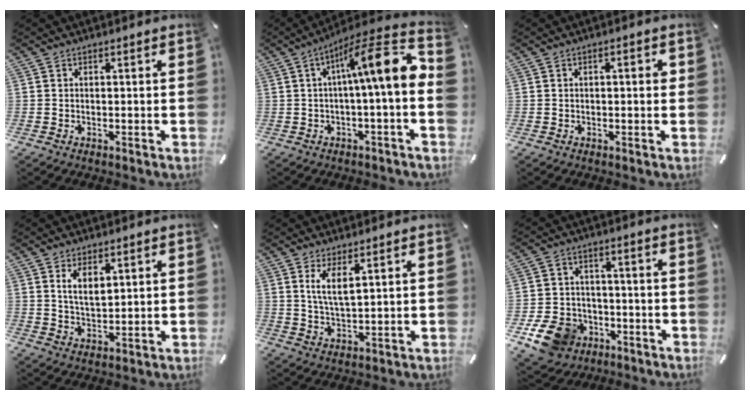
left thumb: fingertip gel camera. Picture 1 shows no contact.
{"total": 14.1, "force": [2.1, 2.2, 13.7], "torque": [-0.222, -0.014, 0.022]}
{"total": 2.0, "force": [0.1, 0.7, 1.9], "torque": [-0.027, 0.001, -0.003]}
{"total": 5.4, "force": [2.6, 2.7, 3.8], "torque": [-0.066, -0.005, 0.043]}
{"total": 5.9, "force": [2.9, 1.8, 4.8], "torque": [-0.100, -0.006, 0.047]}
{"total": 11.2, "force": [-5.7, 8.5, 4.6], "torque": [-0.092, 0.042, -0.099]}